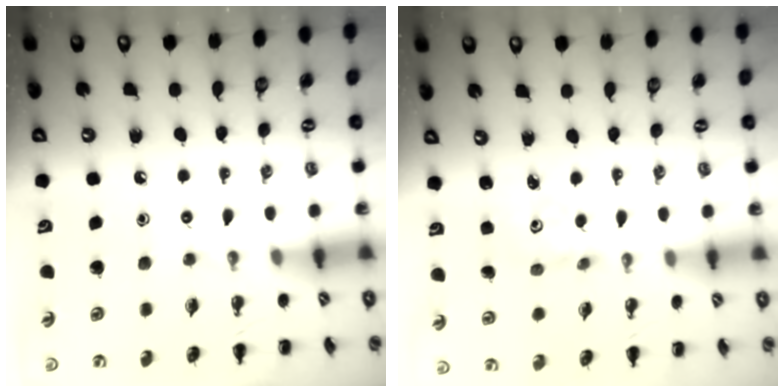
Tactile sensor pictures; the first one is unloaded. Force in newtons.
{"total": 1.8, "press": 1.7, "slide": 0.5}